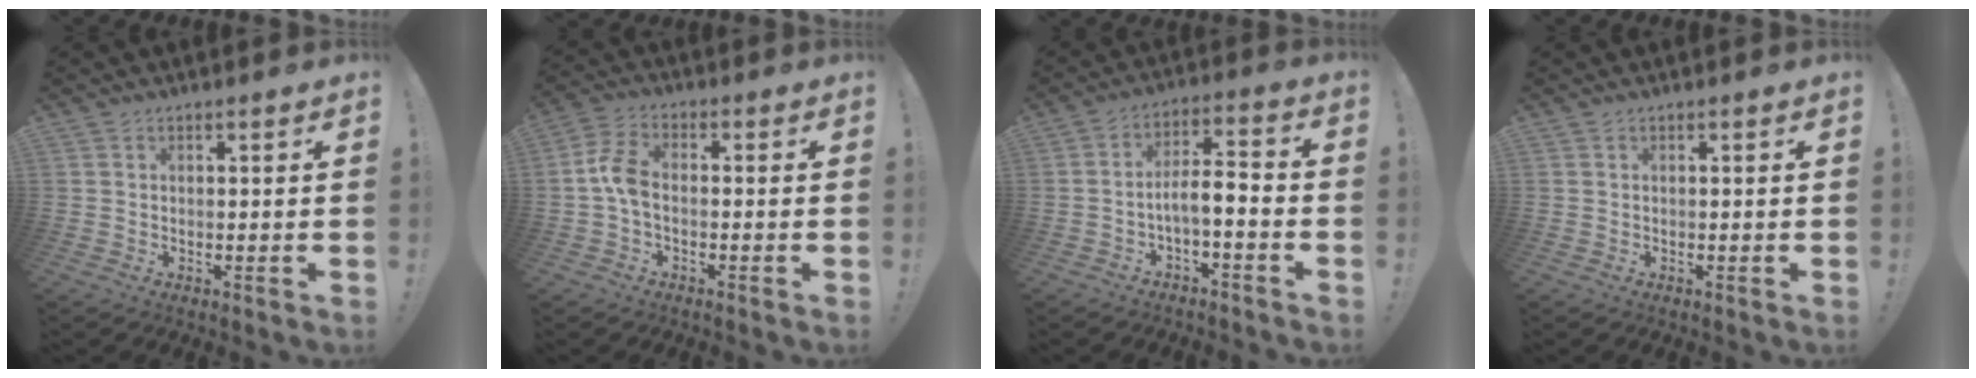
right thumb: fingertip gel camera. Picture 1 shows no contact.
{"total": 7.1, "force": [-1.1, 4.2, 5.6], "torque": [-0.118, 0.013, -0.015]}
{"total": 7.2, "force": [-3.3, 2.1, 6.1], "torque": [-0.115, 0.010, -0.058]}
{"total": 0.0}